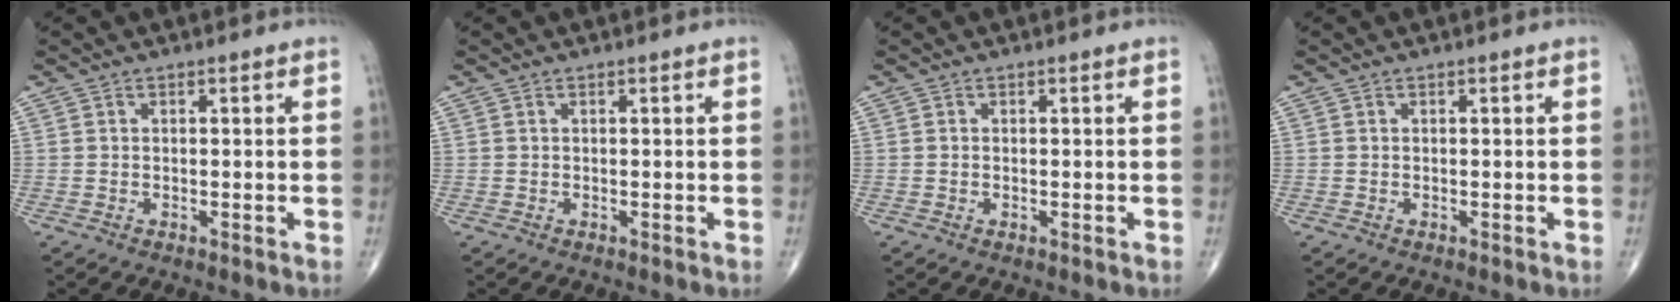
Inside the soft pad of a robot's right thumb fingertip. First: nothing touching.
{"total": 0.0}
{"total": 0.0}
{"total": 0.0}